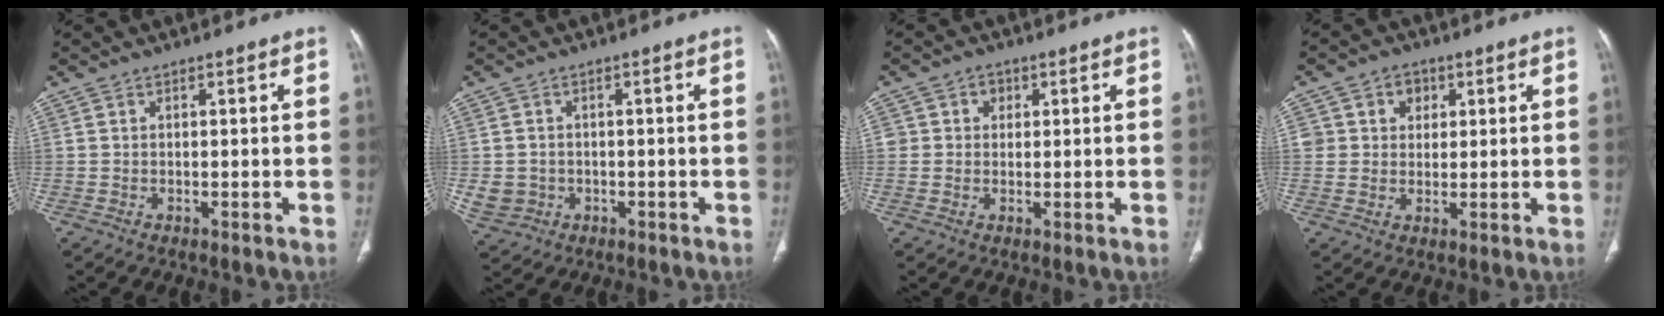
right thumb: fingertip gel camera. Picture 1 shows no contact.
{"total": 4.7, "force": [-0.8, 4.4, 1.7], "torque": [-0.029, 0.006, -0.003]}
{"total": 3.1, "force": [0.9, 2.9, 0.7], "torque": [0.011, 0.001, 0.011]}
{"total": 5.3, "force": [1.9, 4.6, 1.7], "torque": [0.006, -0.003, 0.029]}